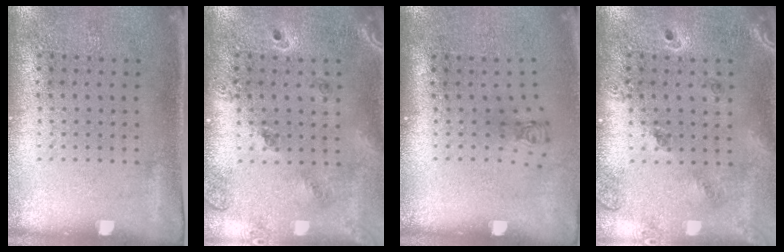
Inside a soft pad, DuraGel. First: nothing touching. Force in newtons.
{"total": 1.3, "press": 1.3, "slide": 0.5}
{"total": 0.7, "press": 0.4, "slide": 0.6}
{"total": 1.3, "press": 1.3, "slide": 0.5}